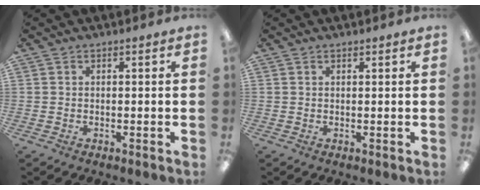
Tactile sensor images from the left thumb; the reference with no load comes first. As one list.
[{"total": 0.6, "force": [0.5, 0.1, 0.2], "torque": [-0.004, 0.001, 0.010]}]